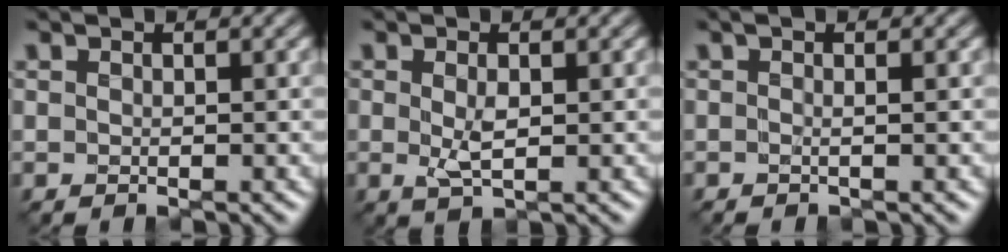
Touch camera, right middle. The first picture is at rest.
{"total": 2.0, "force": [-0.4, 0.8, 1.8], "torque": [-0.040, -0.002, -0.006]}
{"total": 0.8, "force": [0.2, 0.0, 0.8], "torque": [-0.005, 0.001, -0.001]}